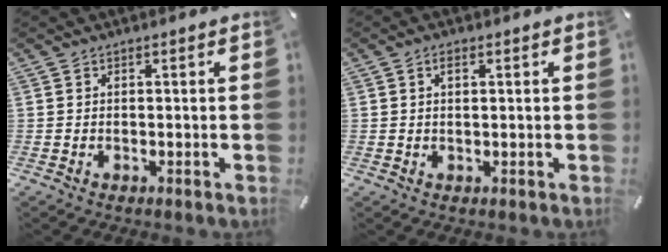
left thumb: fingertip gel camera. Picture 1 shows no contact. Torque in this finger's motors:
{"motor_torque": [-0.22, -0.01, 0.01, 0.04, 0.03]}